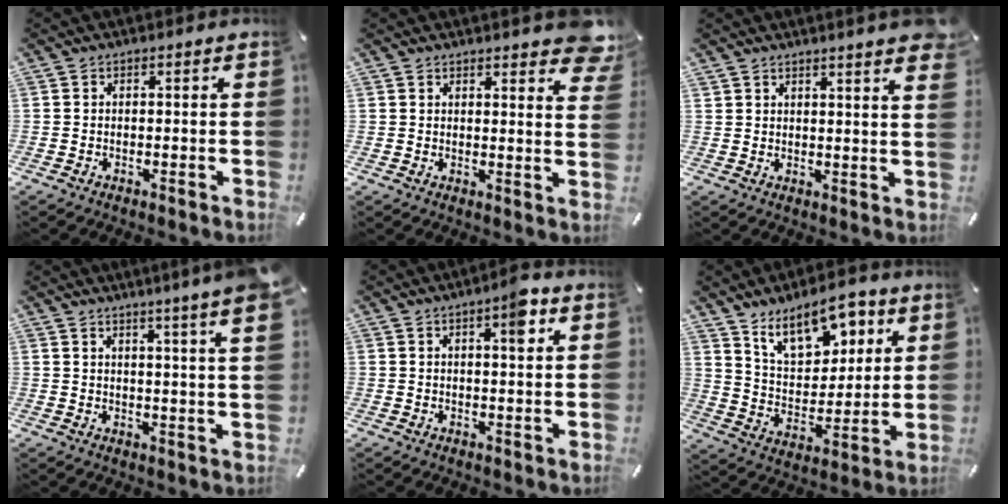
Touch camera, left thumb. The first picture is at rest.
{"total": 5.7, "force": [4.6, 2.4, 2.3], "torque": [-0.011, -0.032, 0.080]}
{"total": 4.2, "force": [3.7, 0.2, 1.9], "torque": [-0.031, -0.021, 0.065]}
{"total": 6.2, "force": [4.1, -0.6, 4.7], "torque": [-0.083, -0.023, 0.065]}
{"total": 5.0, "force": [2.2, 1.3, 4.3], "torque": [-0.059, -0.007, 0.029]}
{"total": 13.8, "force": [9.1, 7.7, 7.1], "torque": [-0.114, -0.045, 0.165]}